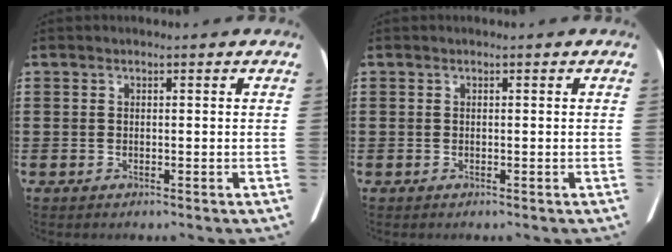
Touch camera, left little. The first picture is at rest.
{"total": 0.0}